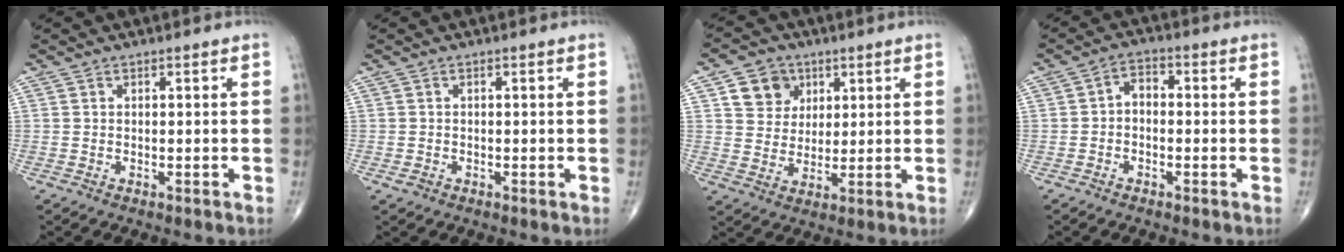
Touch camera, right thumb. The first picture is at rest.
{"total": 1.0, "force": [-0.5, 0.7, 0.5], "torque": [-0.008, 0.001, -0.008]}
{"total": 7.9, "force": [3.4, 6.8, 2.4], "torque": [-0.008, -0.010, 0.058]}
{"total": 3.6, "force": [-0.5, 2.5, 2.6], "torque": [-0.031, 0.019, -0.020]}